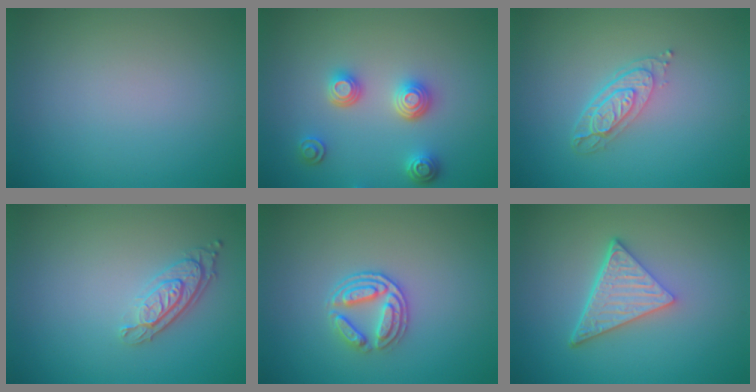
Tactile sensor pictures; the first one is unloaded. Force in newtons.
{"total": 3.4, "press": 3.0, "slide": 1.4}
{"total": 3.4, "press": 2.6, "slide": 2.2}
{"total": 3.1, "press": 2.4, "slide": 2.0}
{"total": 3.0, "press": 2.7, "slide": 1.5}
{"total": 4.8, "press": 3.3, "slide": 3.5}